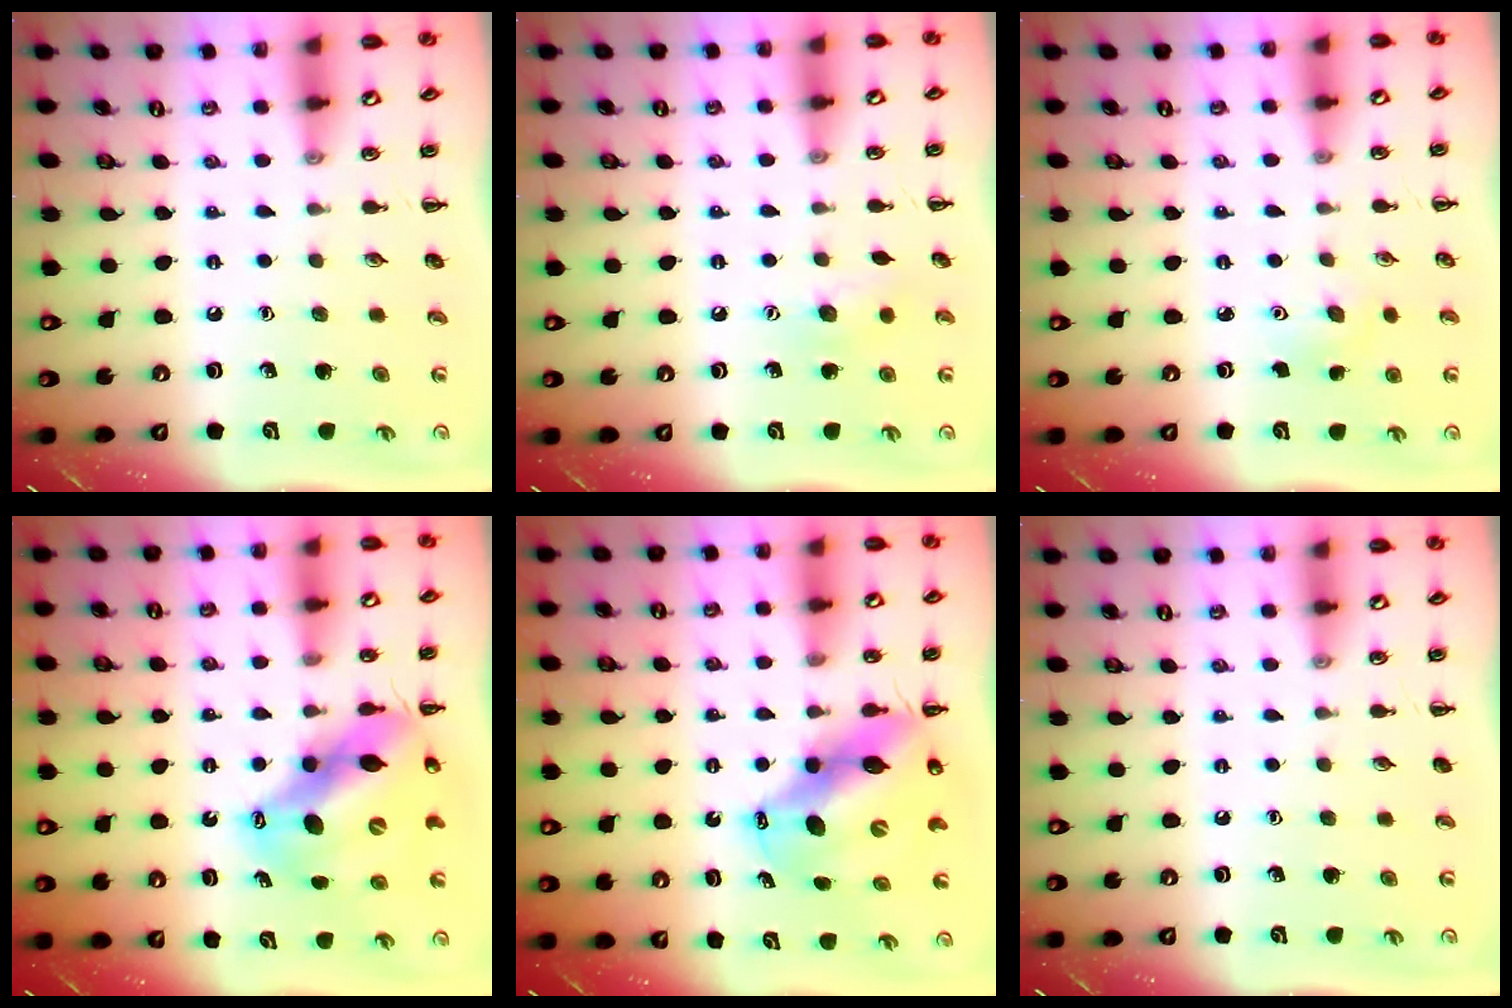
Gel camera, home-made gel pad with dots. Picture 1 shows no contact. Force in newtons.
{"total": 7.7, "press": 7.6, "slide": 1.5}
{"total": 3.9, "press": 3.7, "slide": 1.1}
{"total": 14.1, "press": 13.6, "slide": 3.8}
{"total": 12.5, "press": 12.1, "slide": 3.0}
{"total": 0.0}